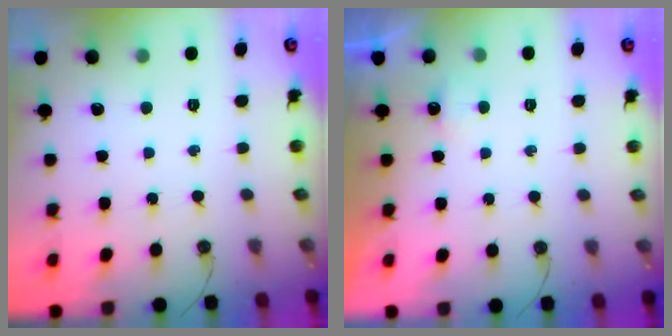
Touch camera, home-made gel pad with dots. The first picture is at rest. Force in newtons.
{"total": 2.8, "press": 2.8, "slide": 0.4}